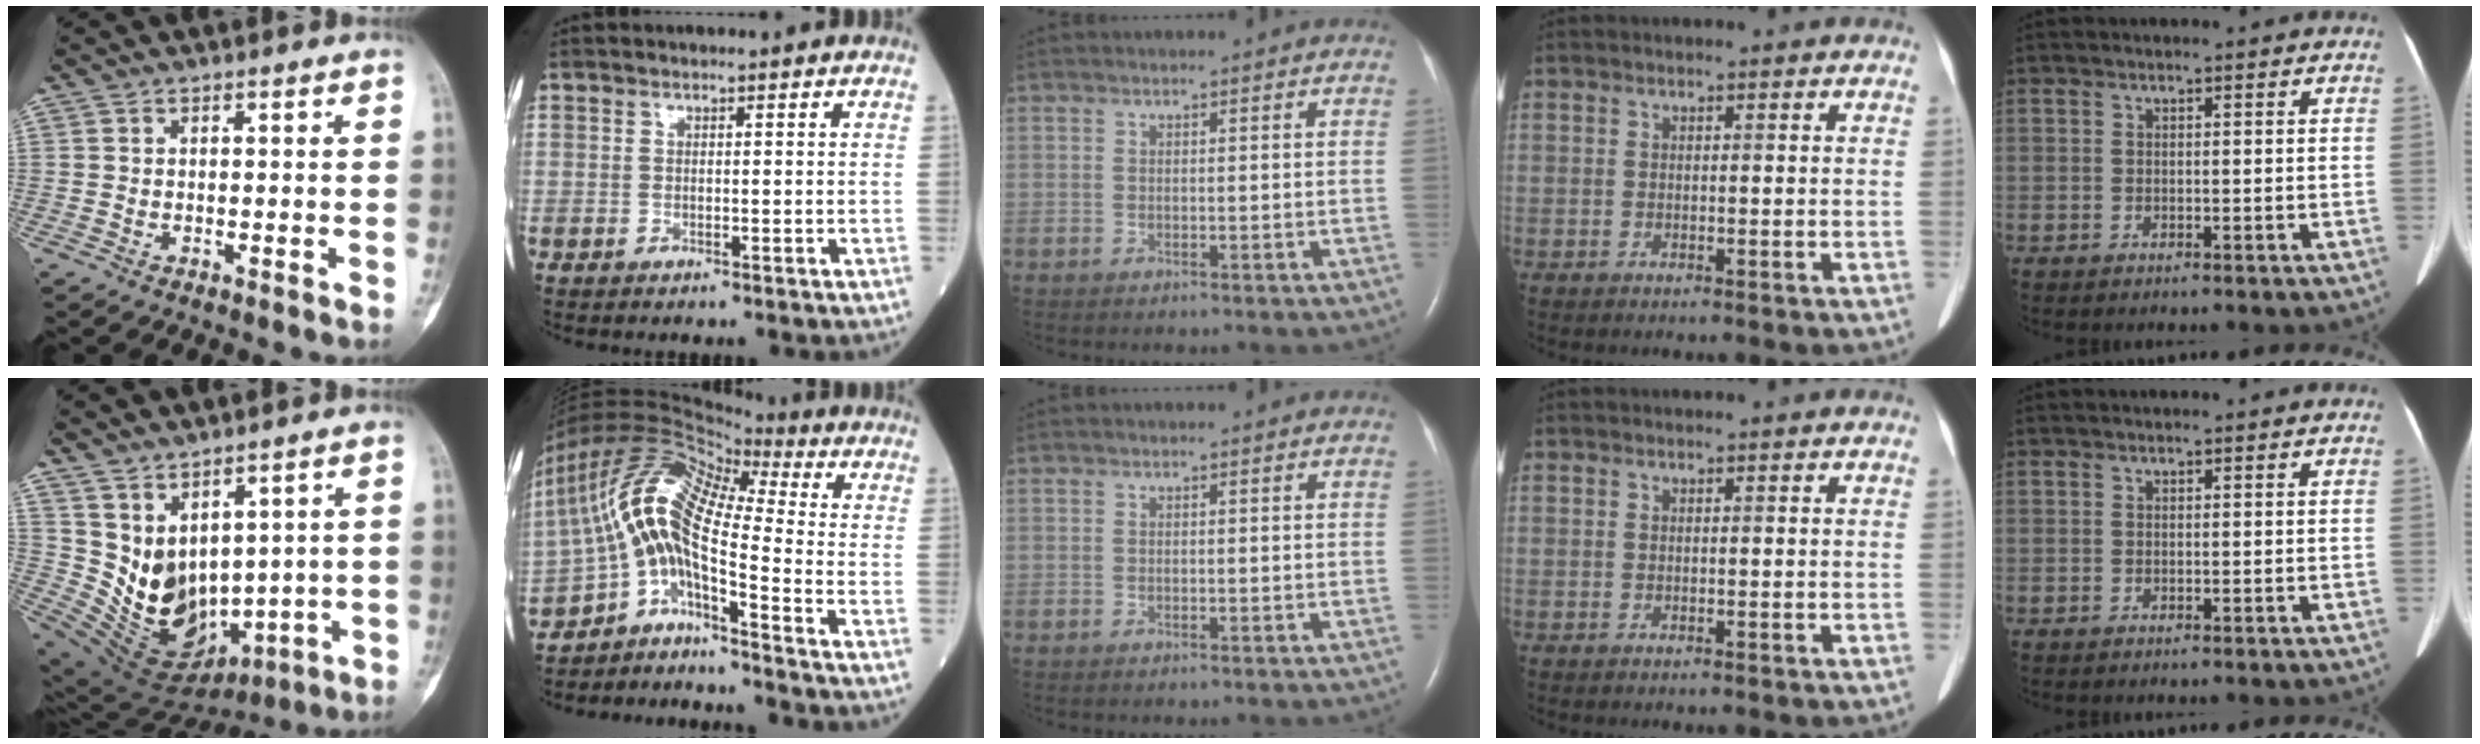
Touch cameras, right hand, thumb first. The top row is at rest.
{"thumb": {"total": 13.0, "force": [4.2, 8.9, 8.5], "torque": [-0.118, -0.027, 0.120]}, "index": {"total": 12.1, "force": [-4.3, 2.7, 11.0], "torque": [-0.223, 0.040, -0.083]}}